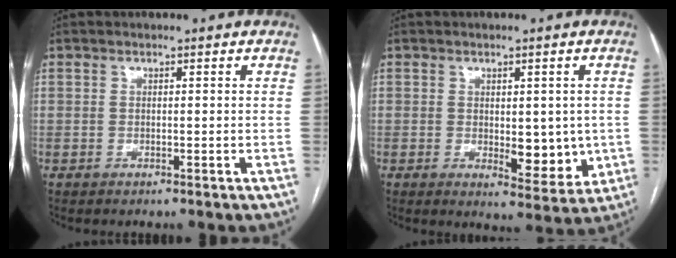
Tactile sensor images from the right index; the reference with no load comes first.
{"total": 7.1, "force": [-0.6, 3.3, 6.2], "torque": [-0.070, -0.012, 0.002]}